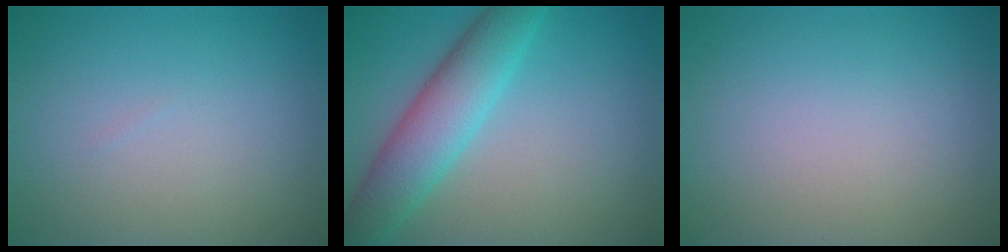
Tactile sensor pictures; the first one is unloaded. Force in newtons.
{"total": 5.9, "press": 5.9, "slide": 0.1}
{"total": 0.0}